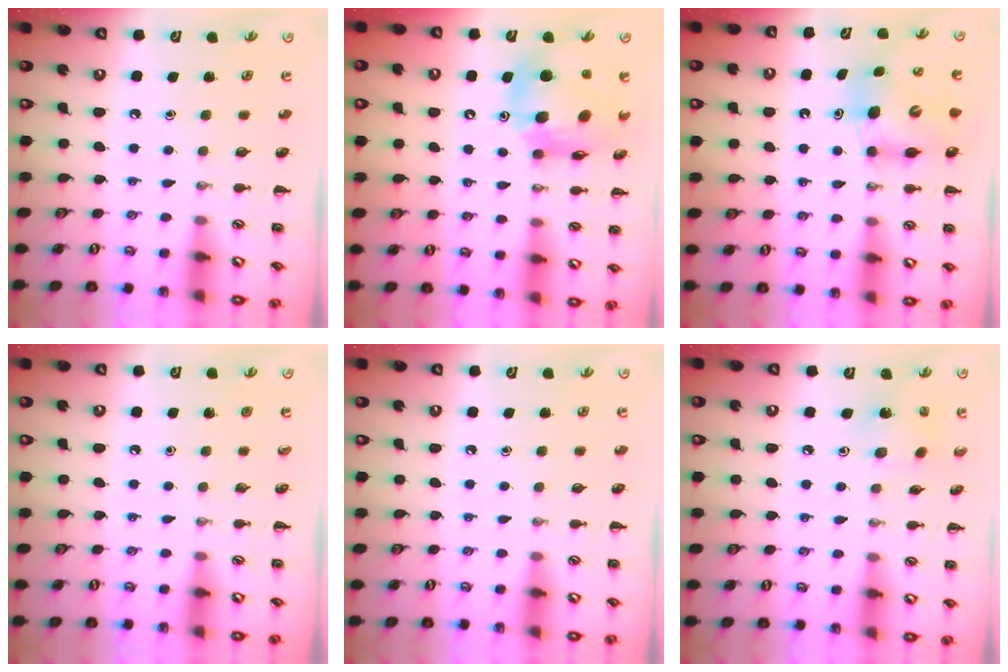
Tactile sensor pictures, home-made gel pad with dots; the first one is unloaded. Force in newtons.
{"total": 14.4, "press": 13.8, "slide": 4.1}
{"total": 7.1, "press": 7.0, "slide": 0.8}
{"total": 0.0}
{"total": 0.0}
{"total": 1.8, "press": 1.7, "slide": 0.5}